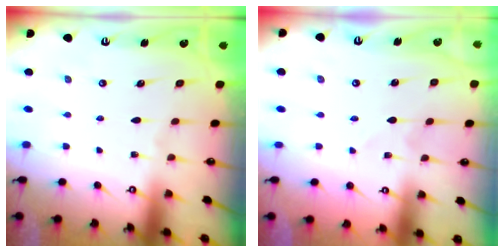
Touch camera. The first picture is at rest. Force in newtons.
{"total": 0.0}